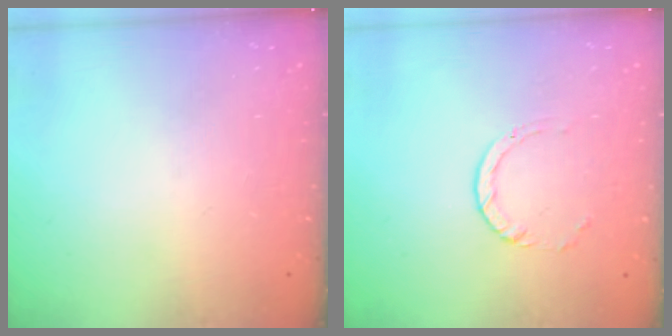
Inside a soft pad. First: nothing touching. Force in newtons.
{"total": 1.0, "press": 1.0, "slide": 0.1}